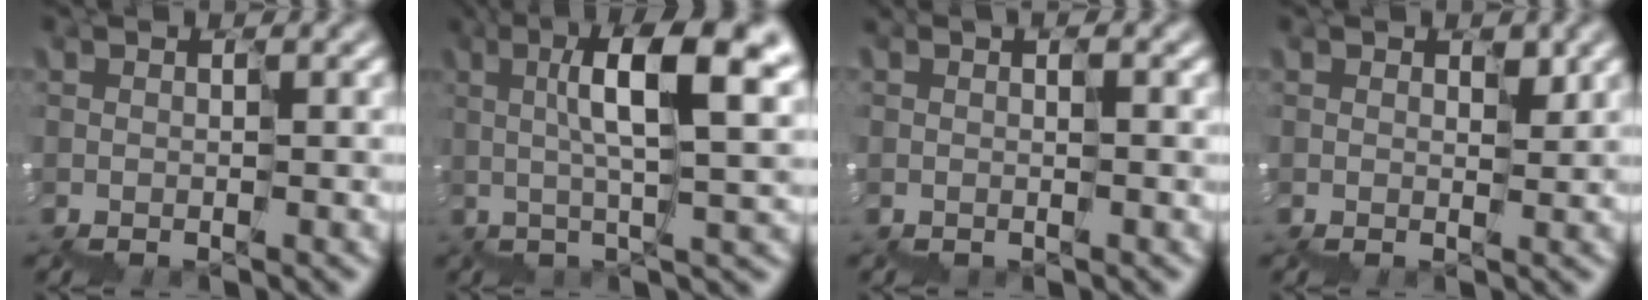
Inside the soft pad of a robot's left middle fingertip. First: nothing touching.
{"total": 8.1, "force": [2.6, 2.0, 7.5], "torque": [-0.110, 0.021, 0.045]}
{"total": 0.7, "force": [0.0, -0.1, -0.7], "torque": [0.013, 0.001, 0.003]}
{"total": 1.9, "force": [1.2, 0.9, 1.2], "torque": [-0.017, 0.020, 0.015]}